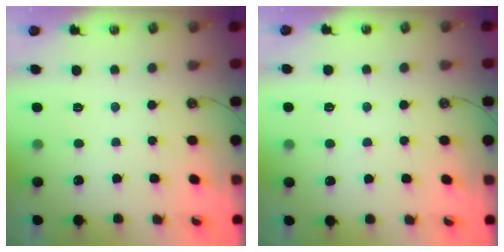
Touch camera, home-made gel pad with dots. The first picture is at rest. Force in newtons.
{"total": 2.5, "press": 2.5, "slide": 0.2}